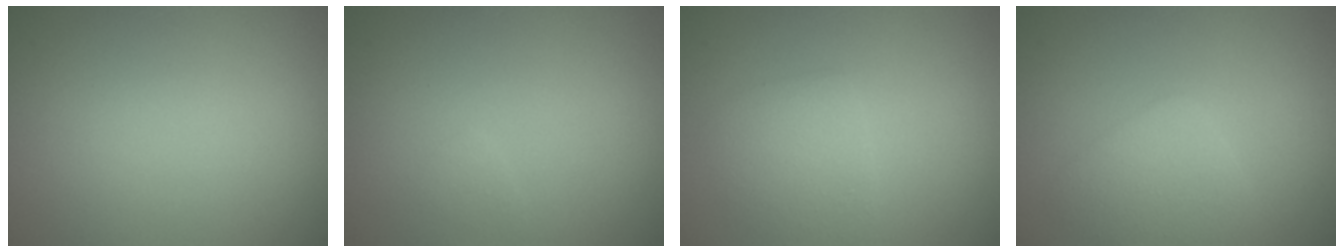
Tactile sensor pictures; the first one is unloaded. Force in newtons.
{"total": 0.6, "press": 0.6, "slide": 0.0}
{"total": 2.3, "press": 2.3, "slide": 0.0}
{"total": 2.8, "press": 2.8, "slide": 0.0}